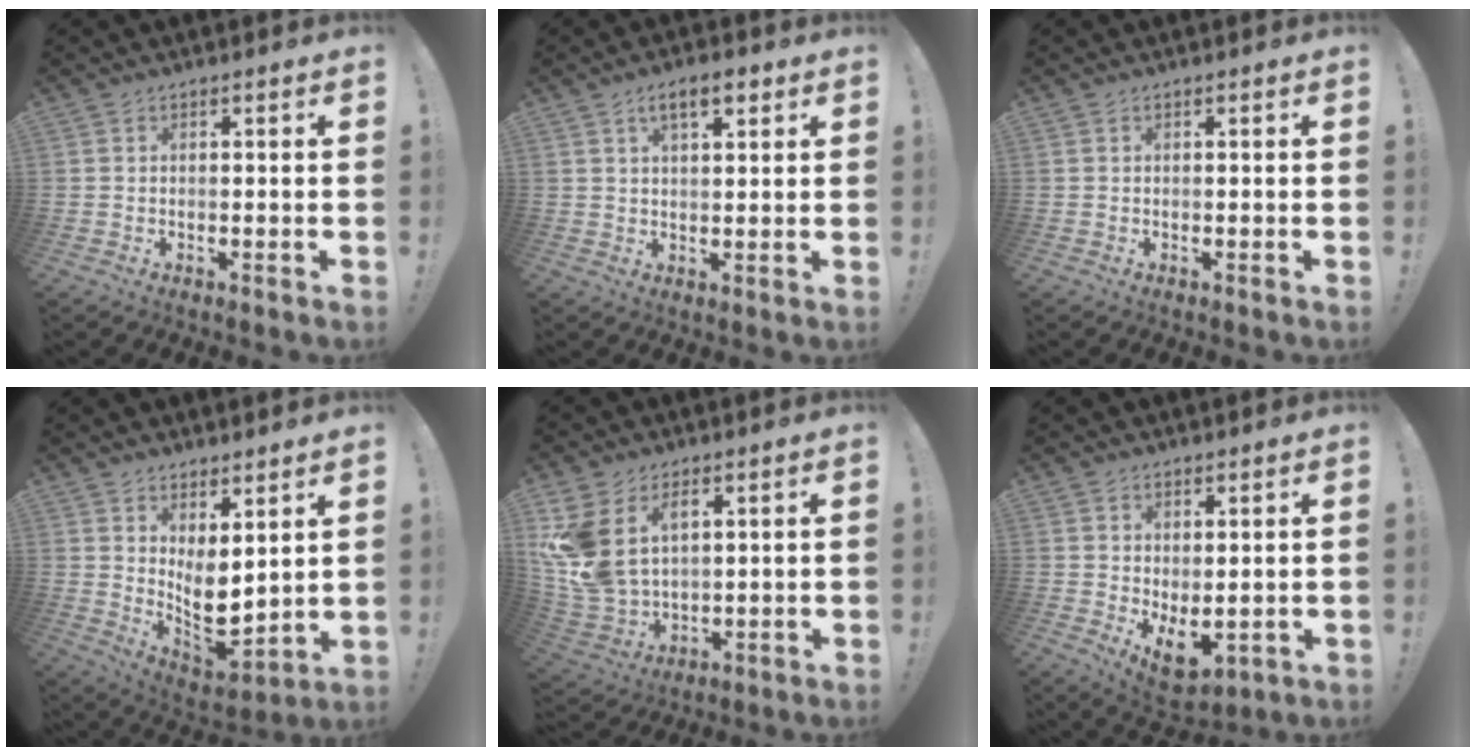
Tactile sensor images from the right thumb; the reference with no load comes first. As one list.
[{"total": 6.2, "force": [3.3, 2.3, 4.6], "torque": [-0.069, -0.009, 0.054]}, {"total": 0.0}, {"total": 8.6, "force": [2.1, 4.5, 7.0], "torque": [-0.099, -0.046, 0.049]}, {"total": 13.4, "force": [5.5, 9.2, 8.0], "torque": [-0.176, -0.032, 0.108]}, {"total": 6.8, "force": [0.5, 4.0, 5.5], "torque": [-0.058, -0.018, 0.025]}]